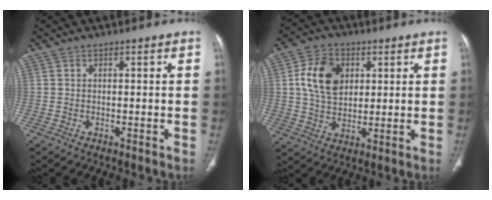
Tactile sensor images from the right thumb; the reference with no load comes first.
{"total": 11.1, "force": [2.8, 7.9, 7.2], "torque": [-0.109, -0.004, 0.052]}